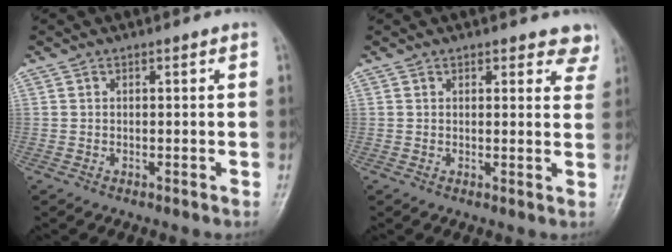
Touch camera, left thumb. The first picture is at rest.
{"total": 4.9, "force": [4.2, 2.2, 1.3], "torque": [0.023, -0.021, 0.034]}